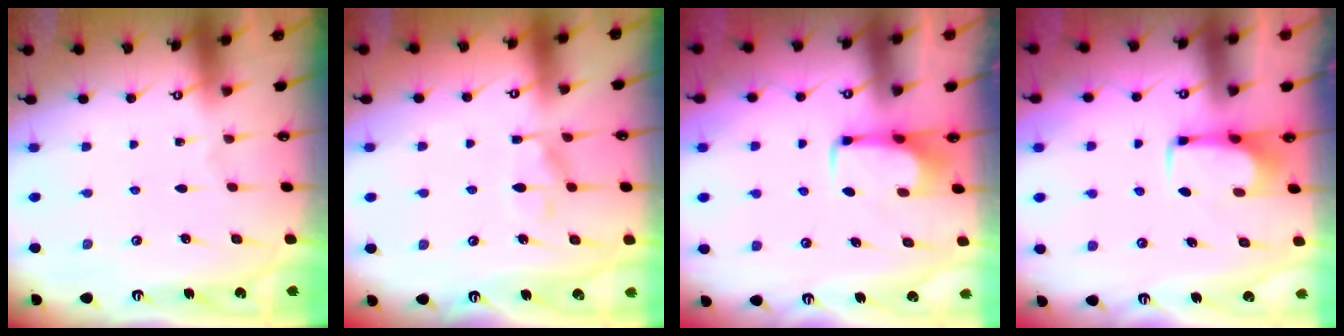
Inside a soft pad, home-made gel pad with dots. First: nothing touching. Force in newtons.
{"total": 8.3, "press": 8.3, "slide": 0.7}
{"total": 1.7, "press": 1.6, "slide": 0.5}
{"total": 1.5, "press": 1.5, "slide": 0.4}